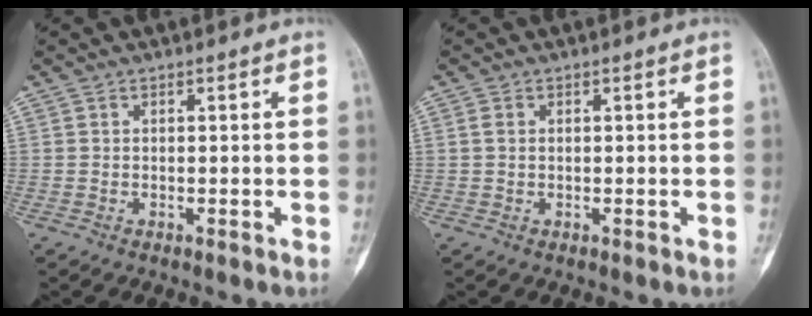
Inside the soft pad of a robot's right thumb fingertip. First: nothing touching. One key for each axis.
{"total": 1.1, "fx": 0.2, "fy": 0.8, "fz": 0.7, "tx": -0.015, "ty": -0.002, "tz": 0.003}